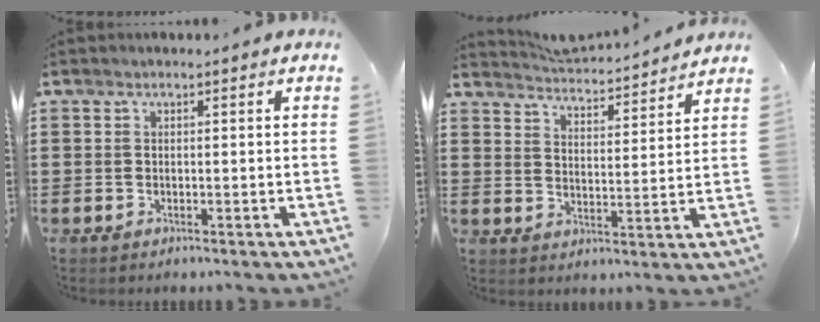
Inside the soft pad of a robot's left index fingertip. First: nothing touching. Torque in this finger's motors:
{"motor_torque": [1.27, -0.86, 0.24, 0.04]}